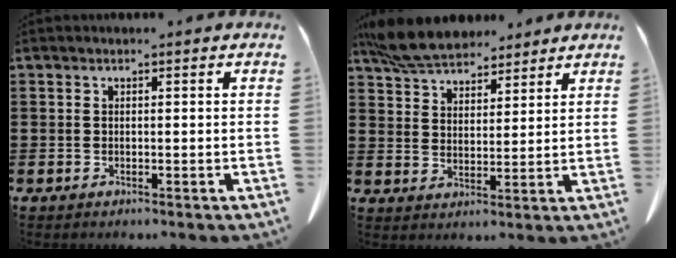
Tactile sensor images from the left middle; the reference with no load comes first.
{"total": 7.4, "force": [6.8, 2.0, 2.2], "torque": [-0.068, -0.017, 0.129]}